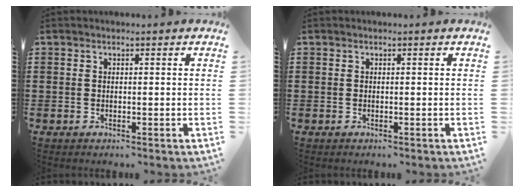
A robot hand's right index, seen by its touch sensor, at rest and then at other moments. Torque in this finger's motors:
{"motor_torque": [-0.01, 0.02, 0.00, 0.00]}